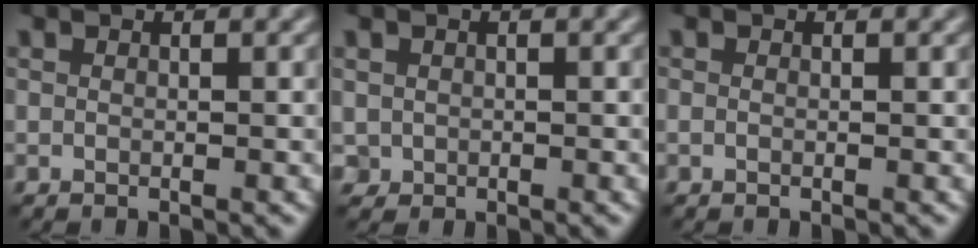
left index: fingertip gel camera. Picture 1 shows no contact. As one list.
[{"total": 1.0, "force": [-0.2, 1.0, 0.1], "torque": [-0.003, -0.003, 0.001]}, {"total": 0.0}]